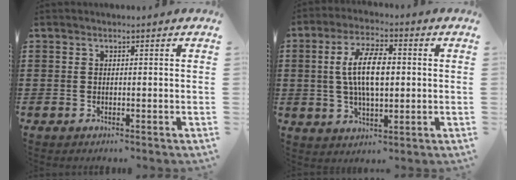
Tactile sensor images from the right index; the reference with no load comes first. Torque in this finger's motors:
{"motor_torque": [0.76, -0.30, 0.36, 0.21]}